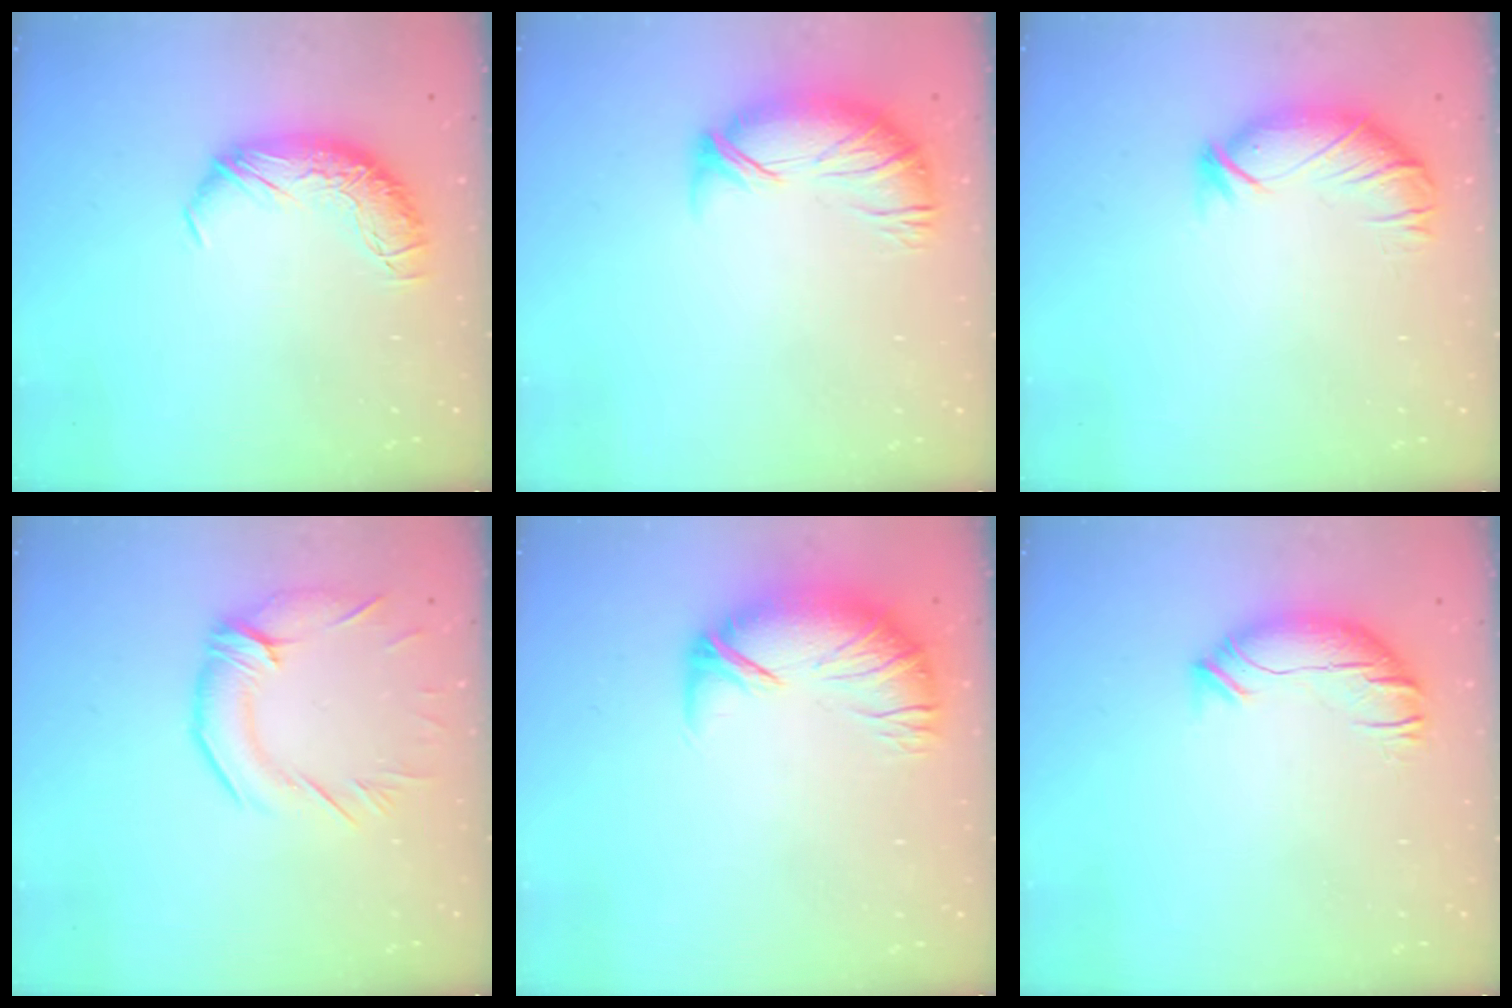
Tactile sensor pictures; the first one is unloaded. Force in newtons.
{"total": 3.9, "press": 3.4, "slide": 2.0}
{"total": 2.8, "press": 2.6, "slide": 0.9}
{"total": 2.9, "press": 2.5, "slide": 1.5}
{"total": 2.7, "press": 1.5, "slide": 2.2}
{"total": 2.0, "press": 0.6, "slide": 1.9}